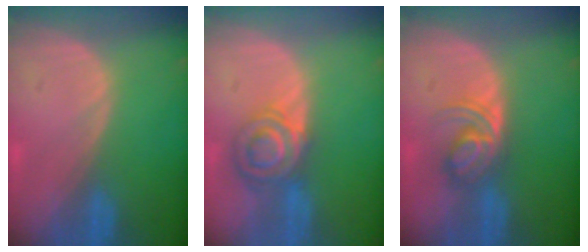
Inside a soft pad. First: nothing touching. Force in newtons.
{"total": 7.2, "press": 6.0, "slide": 3.9}
{"total": 5.7, "press": 5.1, "slide": 2.6}